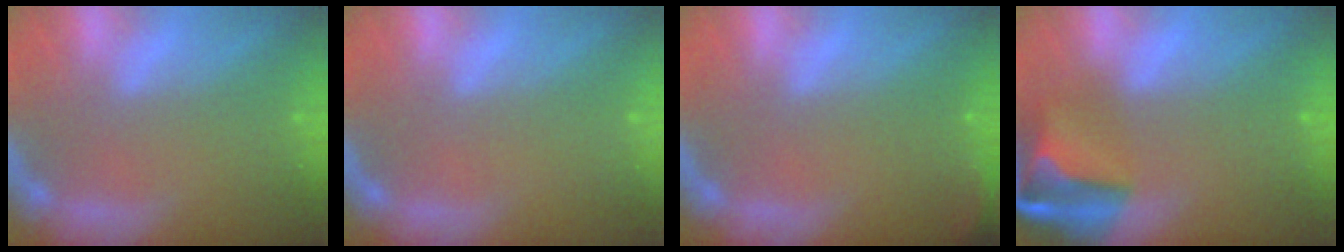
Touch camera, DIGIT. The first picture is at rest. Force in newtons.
{"total": 0.0}
{"total": 3.5}
{"total": 8.4}